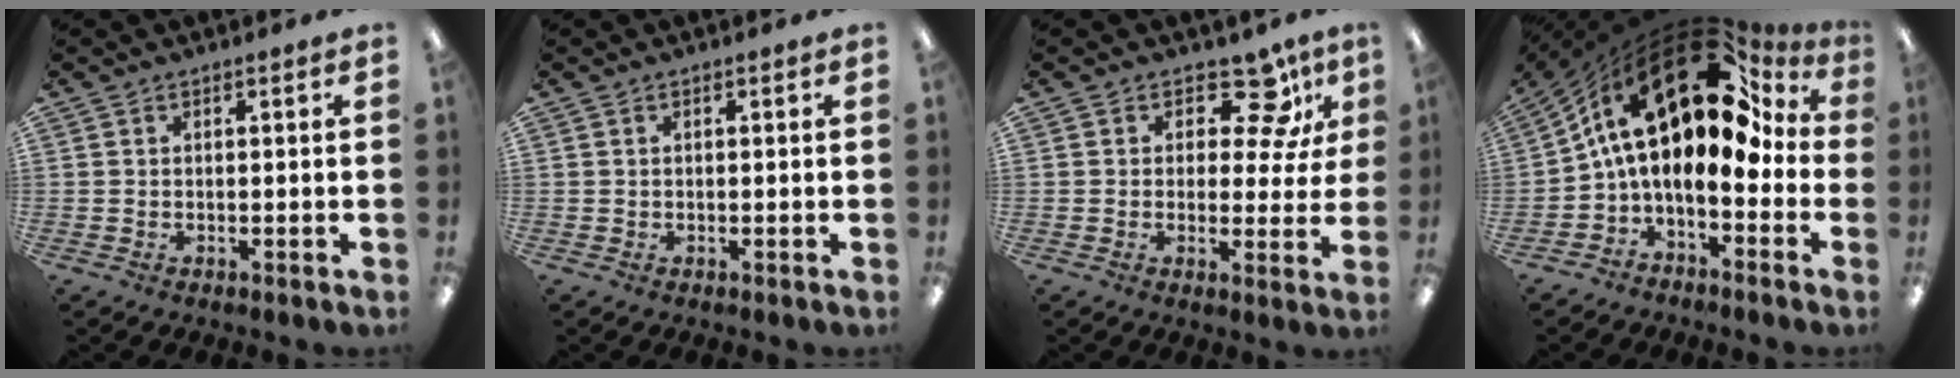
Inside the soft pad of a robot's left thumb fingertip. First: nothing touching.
{"total": 0.0}
{"total": 10.3, "force": [5.6, 5.8, 6.4], "torque": [-0.080, -0.034, 0.094]}
{"total": 23.7, "force": [8.5, 10.7, 19.4], "torque": [-0.334, -0.061, 0.137]}